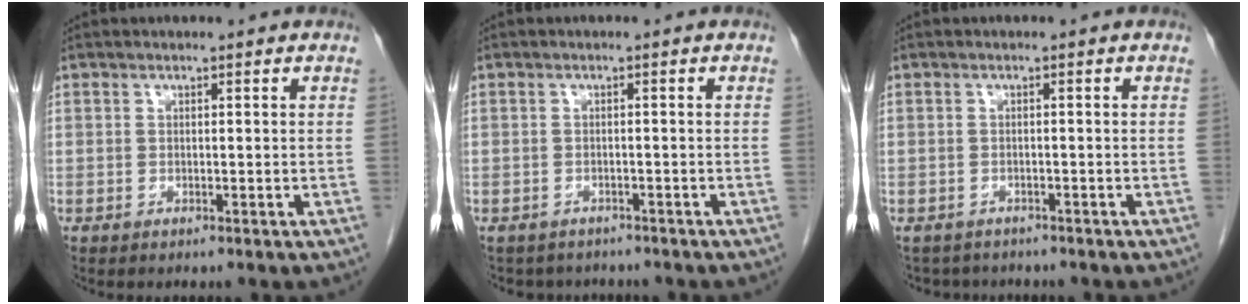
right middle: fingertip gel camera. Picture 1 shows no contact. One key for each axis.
{"total": 4.8, "fx": -4.2, "fy": 2.2, "fz": 0.3, "tx": -0.002, "ty": 0.003, "tz": -0.053}
{"total": 4.2, "fx": -3.8, "fy": 1.9, "fz": 0.2, "tx": -0.002, "ty": 0.001, "tz": -0.052}